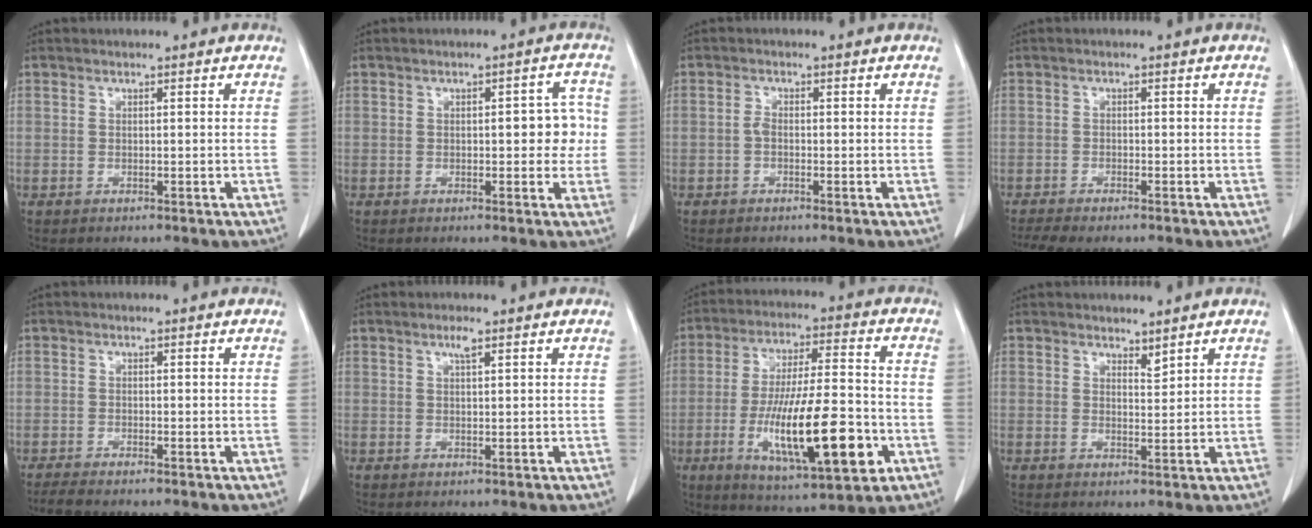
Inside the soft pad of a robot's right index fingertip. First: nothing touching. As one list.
[{"total": 4.7, "force": [0.0, 2.1, 4.2], "torque": [-0.041, 0.018, 0.000]}, {"total": 1.1, "force": [-0.3, 0.5, 0.9], "torque": [-0.016, 0.004, -0.008]}, {"total": 5.0, "force": [-4.1, 0.7, 2.6], "torque": [-0.042, -0.009, -0.065]}, {"total": 3.4, "force": [-2.9, 0.2, 1.7], "torque": [-0.029, -0.008, -0.047]}, {"total": 1.5, "force": [0.9, 0.1, 1.2], "torque": [-0.024, 0.002, 0.017]}, {"total": 19.1, "force": [-5.6, 3.7, 17.8], "torque": [-0.323, -0.017, -0.084]}, {"total": 1.6, "force": [1.5, 0.4, 0.5], "torque": [-0.009, -0.007, 0.027]}]